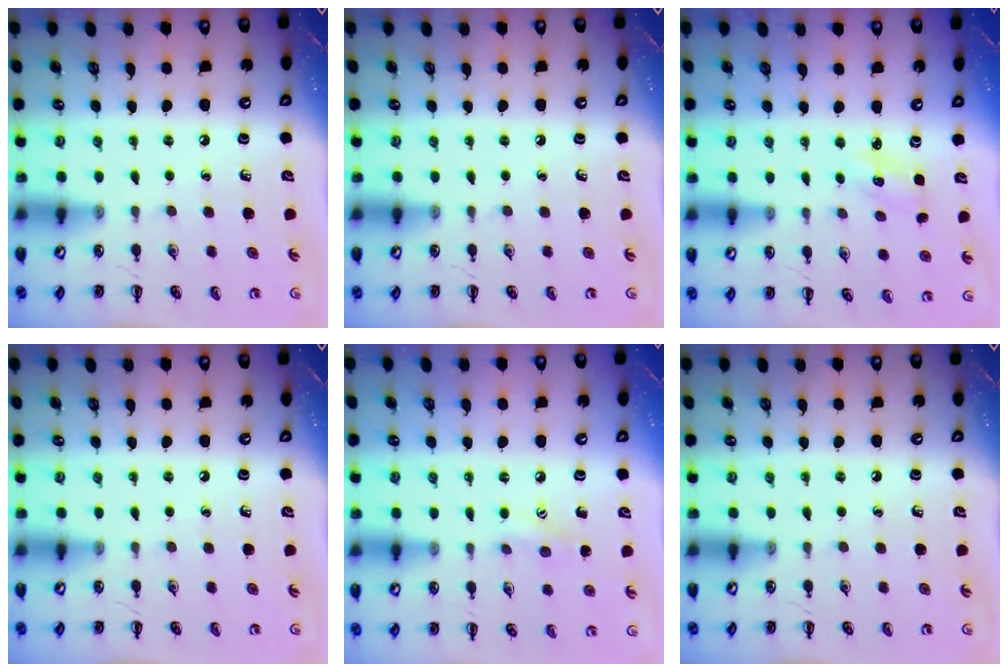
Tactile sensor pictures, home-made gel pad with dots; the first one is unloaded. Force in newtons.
{"total": 0.0}
{"total": 1.8, "press": 1.8, "slide": 0.5}
{"total": 0.0}
{"total": 7.5, "press": 7.3, "slide": 1.5}
{"total": 0.0}